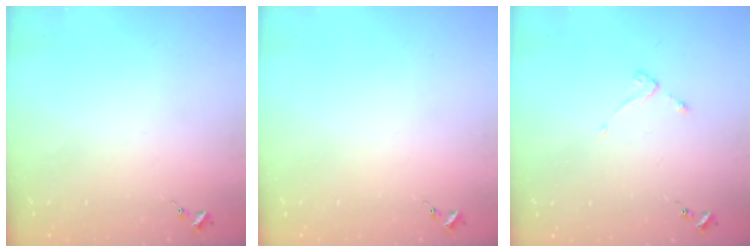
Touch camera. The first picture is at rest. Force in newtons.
{"total": 0.0}
{"total": 2.7, "press": 2.6, "slide": 0.5}